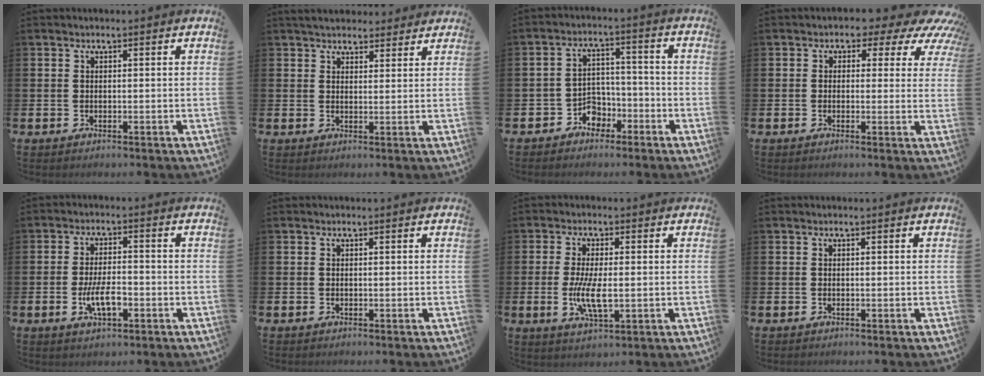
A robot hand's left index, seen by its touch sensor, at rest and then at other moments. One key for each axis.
{"total": 3.8, "fx": 3.6, "fy": 1.2, "fz": 0.3, "tx": -0.001, "ty": -0.016, "tz": 0.066}
{"total": 3.9, "fx": -2.6, "fy": 2.9, "fz": 0.6, "tx": -0.030, "ty": 0.005, "tz": -0.056}
{"total": 2.4, "fx": 0.7, "fy": 2.1, "fz": 1.1, "tx": -0.020, "ty": -0.015, "tz": -0.004}
{"total": 5.0, "fx": -1.5, "fy": 2.1, "fz": 4.3, "tx": -0.079, "ty": 0.006, "tz": -0.027}
{"total": 0.0}
{"total": 5.8, "fx": -0.4, "fy": 2.2, "fz": 5.4, "tx": -0.093, "ty": -0.002, "tz": -0.009}
{"total": 0.0}